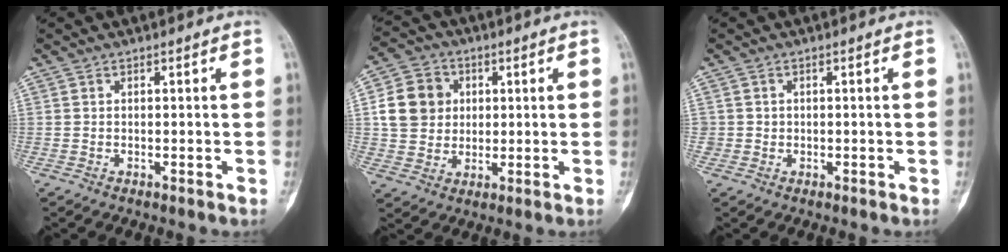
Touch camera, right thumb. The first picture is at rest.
{"total": 10.7, "force": [1.8, 9.4, 4.7], "torque": [-0.062, 0.005, 0.030]}
{"total": 1.2, "force": [0.1, 1.2, 0.0], "torque": [0.012, 0.005, -0.001]}